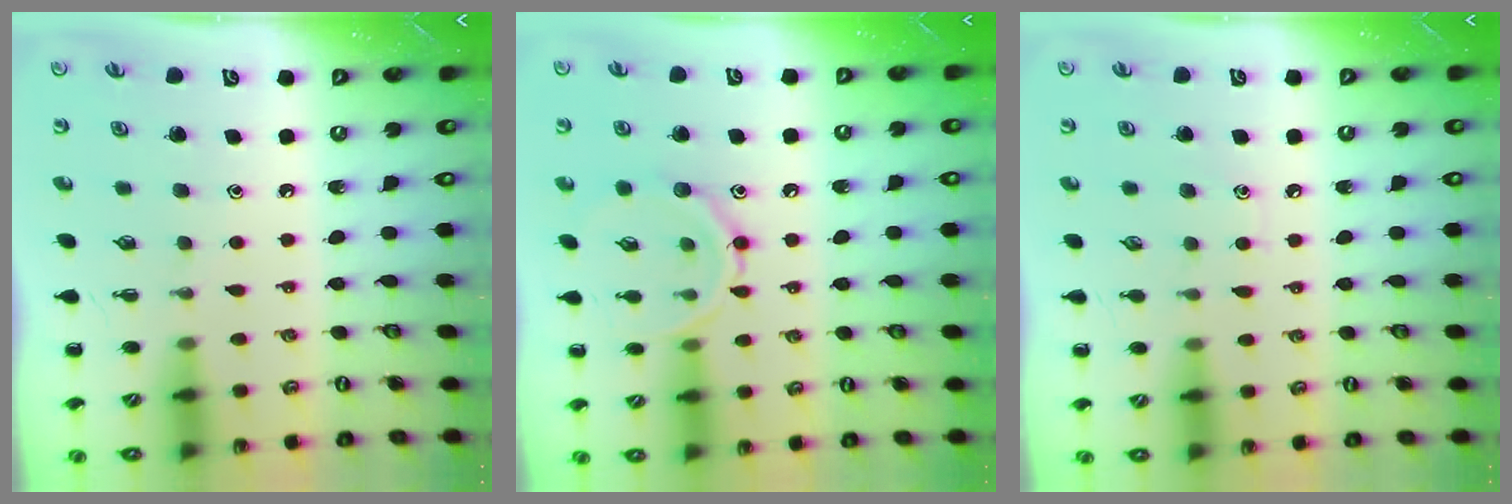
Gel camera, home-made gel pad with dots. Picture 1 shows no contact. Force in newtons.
{"total": 10.7, "press": 10.6, "slide": 0.6}
{"total": 5.1, "press": 4.8, "slide": 1.8}